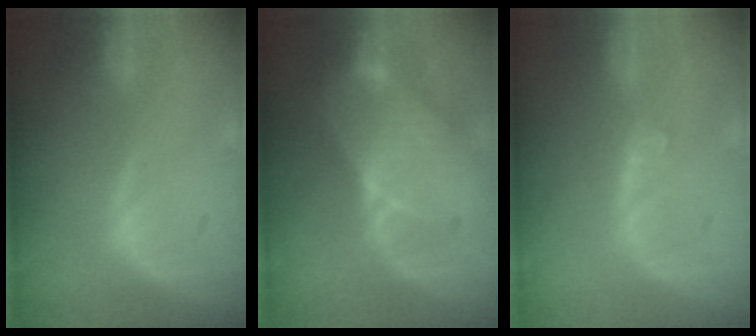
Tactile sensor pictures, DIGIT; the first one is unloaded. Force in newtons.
{"total": 7.1, "press": 7.0, "slide": 1.4}
{"total": 2.0, "press": 1.6, "slide": 1.1}